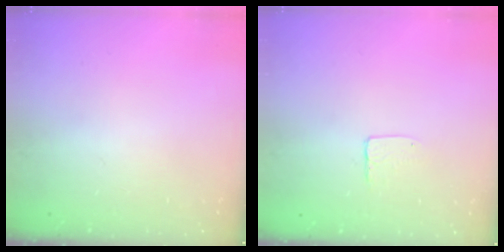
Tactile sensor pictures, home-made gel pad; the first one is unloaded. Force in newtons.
{"total": 3.6, "press": 3.6, "slide": 0.3}